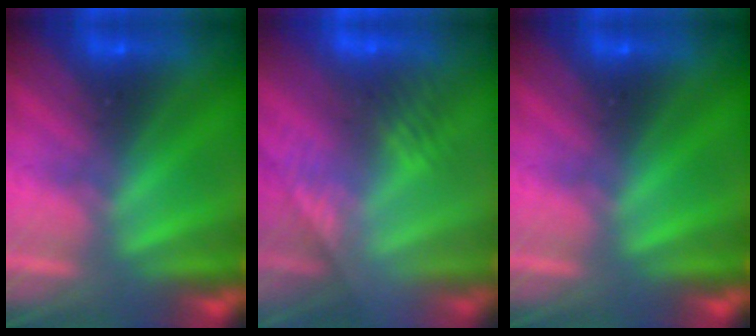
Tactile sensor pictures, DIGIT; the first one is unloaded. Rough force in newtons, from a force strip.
{"total": 2.7}
{"total": 0.0}